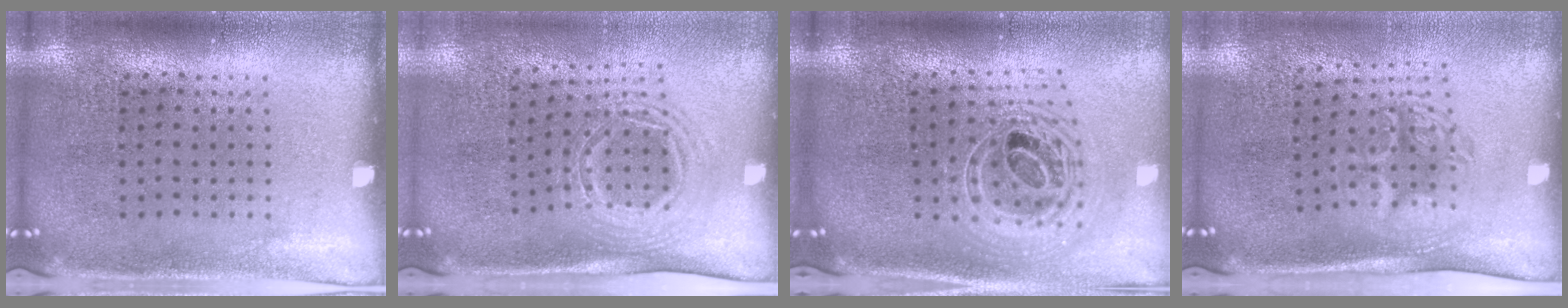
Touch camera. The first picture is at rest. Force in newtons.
{"total": 1.6, "press": 1.2, "slide": 1.0}
{"total": 2.4, "press": 1.8, "slide": 1.7}
{"total": 1.7, "press": 1.3, "slide": 1.1}